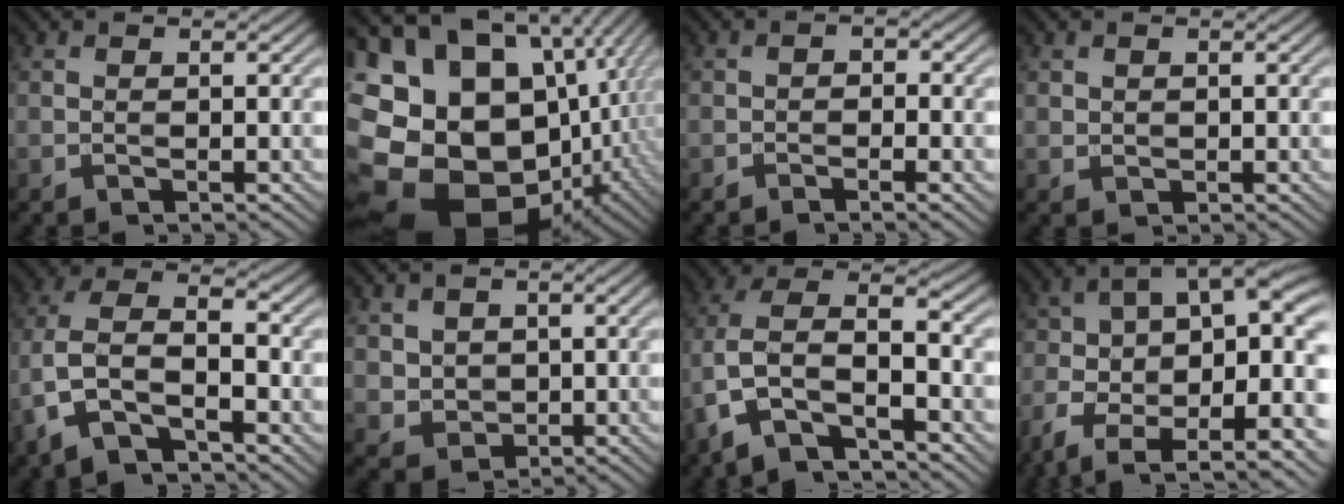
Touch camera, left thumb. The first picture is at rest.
{"total": 22.7, "force": [-3.5, 17.3, 14.2], "torque": [-0.305, -0.032, -0.046]}
{"total": 2.1, "force": [-1.1, 0.7, 1.5], "torque": [-0.023, 0.003, -0.023]}
{"total": 0.9, "force": [0.4, 0.8, 0.3], "torque": [-0.009, -0.003, 0.012]}
{"total": 9.5, "force": [-3.5, 4.8, 7.4], "torque": [-0.169, 0.007, -0.078]}
{"total": 3.6, "force": [1.1, 3.2, 1.3], "torque": [-0.054, -0.015, 0.021]}
{"total": 10.8, "force": [-4.1, 5.2, 8.5], "torque": [-0.186, 0.004, -0.084]}
{"total": 14.3, "force": [-3.3, 8.5, 11.1], "torque": [-0.217, -0.013, -0.045]}